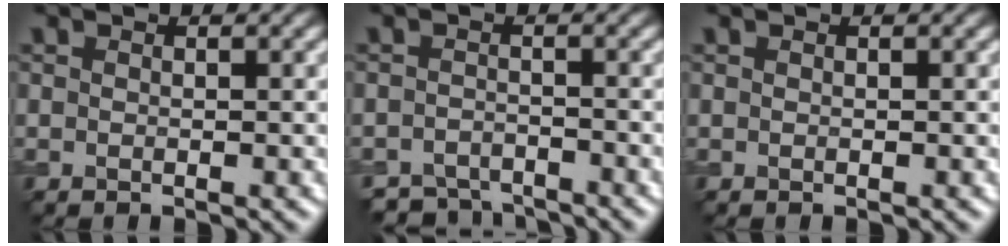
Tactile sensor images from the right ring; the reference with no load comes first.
{"total": 3.7, "force": [-3.6, 0.9, 0.2], "torque": [0.002, -0.003, -0.064]}
{"total": 0.0}